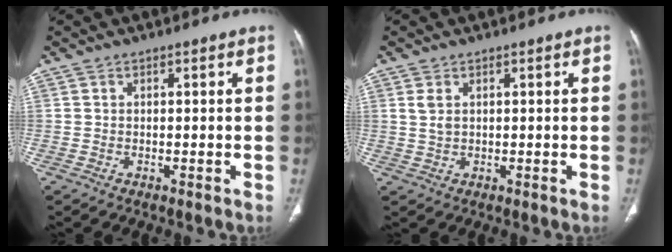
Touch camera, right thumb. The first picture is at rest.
{"total": 2.5, "force": [0.9, 1.5, 1.8], "torque": [-0.037, 0.000, 0.026]}